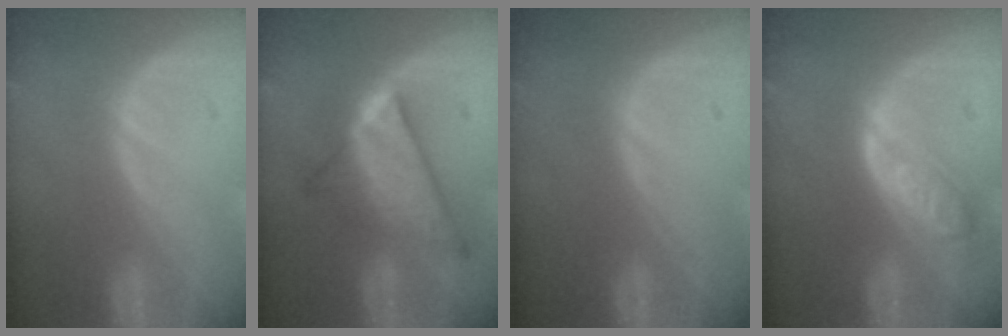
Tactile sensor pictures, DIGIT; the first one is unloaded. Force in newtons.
{"total": 8.9, "press": 8.9, "slide": 0.5}
{"total": 0.0}
{"total": 6.3, "press": 5.7, "slide": 2.8}